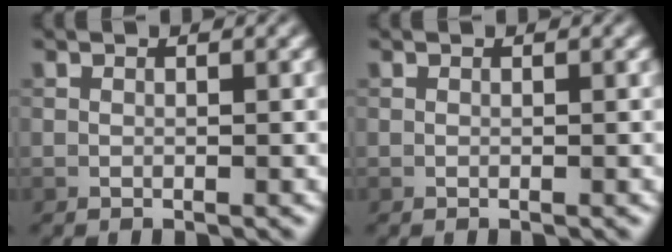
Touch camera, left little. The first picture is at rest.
{"total": 0.0}